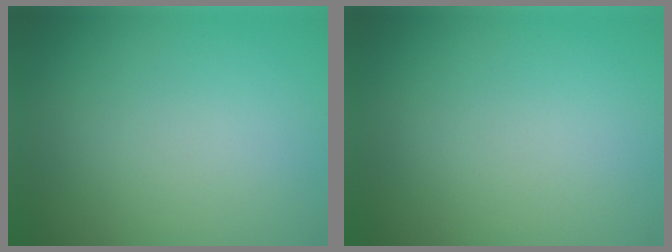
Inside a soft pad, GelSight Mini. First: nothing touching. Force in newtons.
{"total": 0.0}